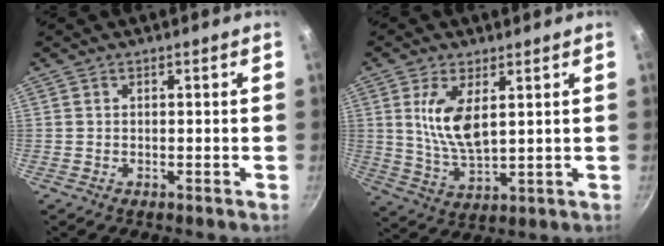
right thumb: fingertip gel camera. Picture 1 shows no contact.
{"total": 9.4, "force": [2.7, 4.2, 7.9], "torque": [-0.149, -0.022, 0.060]}